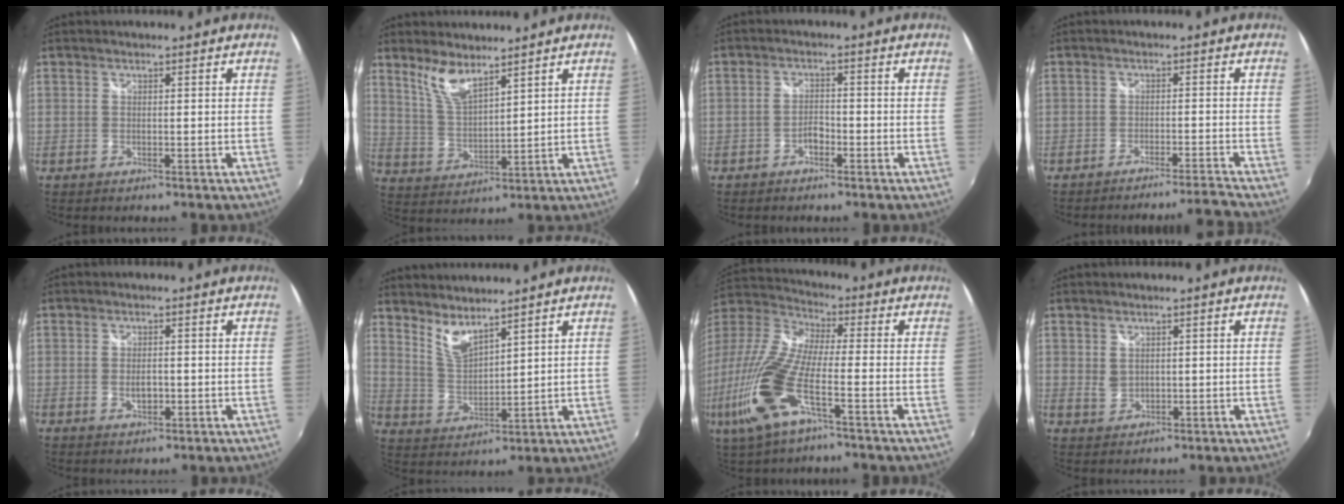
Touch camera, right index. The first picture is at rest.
{"total": 7.0, "force": [5.3, 1.9, 4.2], "torque": [-0.084, -0.003, 0.112]}
{"total": 2.4, "force": [-1.5, 1.2, 1.3], "torque": [-0.027, 0.004, -0.029]}
{"total": 5.9, "force": [-5.4, -1.9, 1.1], "torque": [-0.026, 0.004, -0.086]}
{"total": 2.7, "force": [-0.5, 1.6, 2.1], "torque": [-0.036, -0.003, -0.007]}
{"total": 6.3, "force": [5.3, 1.4, 3.1], "torque": [-0.059, -0.007, 0.107]}
{"total": 19.0, "force": [-7.4, 5.1, 16.8], "torque": [-0.362, -0.030, -0.155]}
{"total": 2.5, "force": [0.8, 1.9, 1.4], "torque": [-0.021, 0.000, 0.018]}